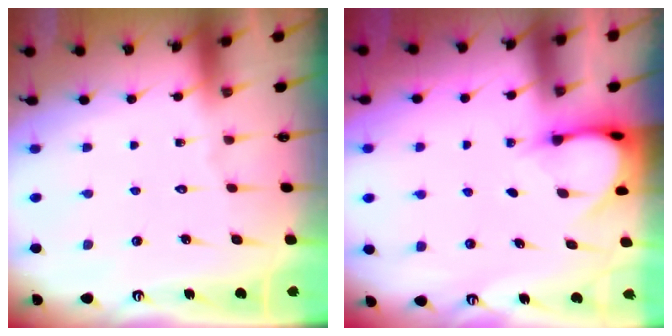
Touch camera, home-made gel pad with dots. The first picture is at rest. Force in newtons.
{"total": 3.8, "press": 3.8, "slide": 0.3}